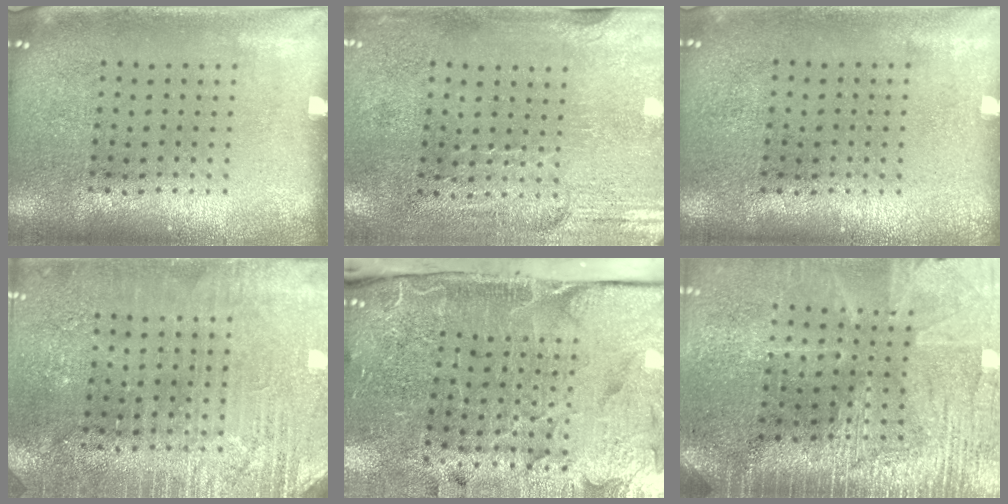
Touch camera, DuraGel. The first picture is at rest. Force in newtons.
{"total": 2.9, "press": 2.5, "slide": 1.5}
{"total": 0.0}
{"total": 2.9, "press": 2.9, "slide": 0.4}
{"total": 5.2, "press": 4.0, "slide": 3.3}
{"total": 3.4, "press": 3.2, "slide": 1.2}